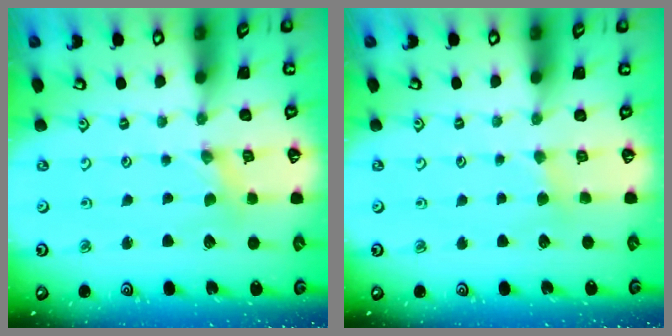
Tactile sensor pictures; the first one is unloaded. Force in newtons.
{"total": 2.3, "press": 2.3, "slide": 0.3}